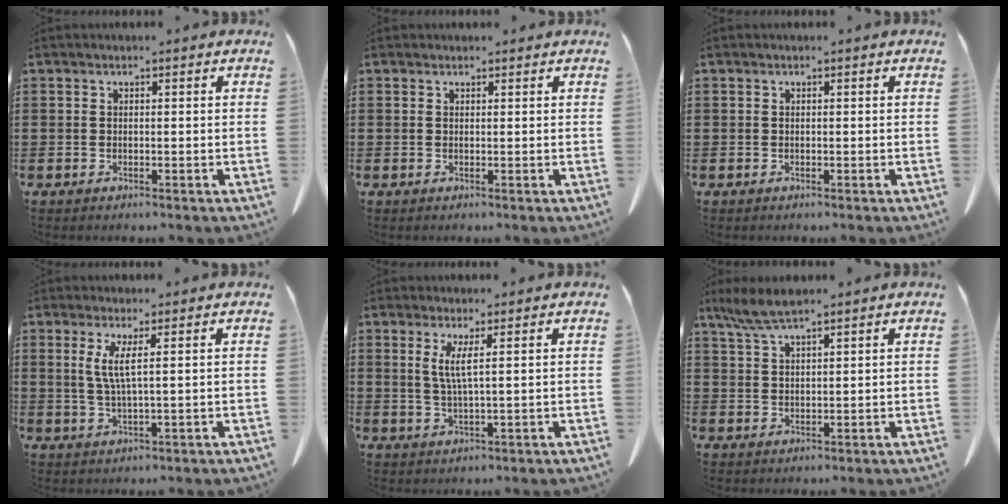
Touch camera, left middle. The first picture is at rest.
{"total": 0.7, "force": [0.6, 0.4, 0.0], "torque": [-0.003, 0.003, 0.012]}
{"total": 0.0}
{"total": 3.7, "force": [1.3, -0.2, 3.5], "torque": [-0.075, -0.007, 0.022]}
{"total": 3.4, "force": [1.4, -0.2, 3.0], "torque": [-0.068, -0.005, 0.025]}
{"total": 4.6, "force": [3.5, 0.7, 3.0], "torque": [-0.066, -0.001, 0.065]}